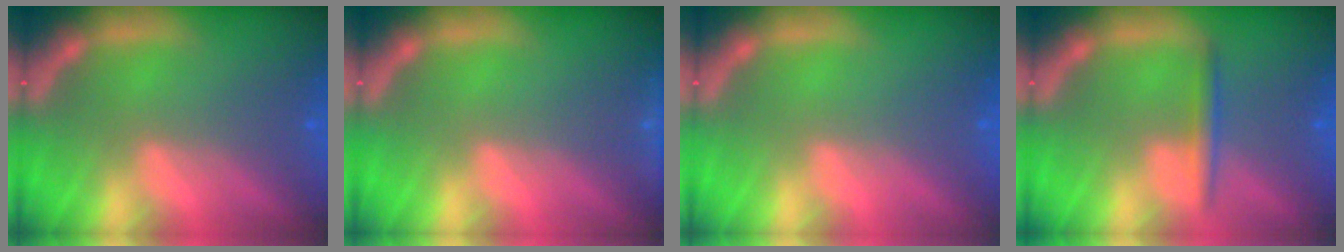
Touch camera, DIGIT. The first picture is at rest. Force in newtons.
{"total": 1.4}
{"total": 0.0}
{"total": 1.9}